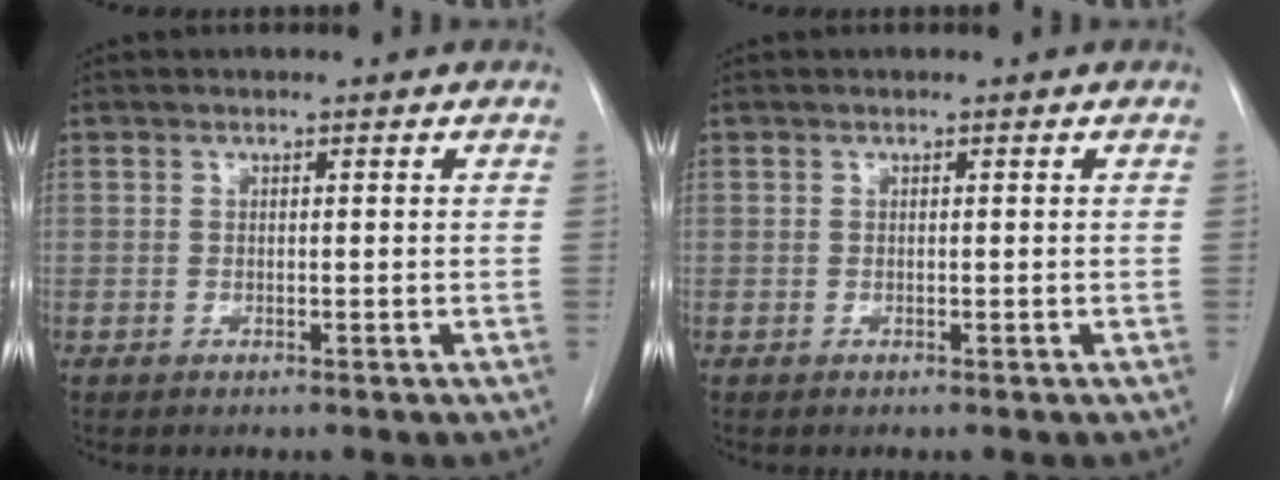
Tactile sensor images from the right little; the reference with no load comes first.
{"total": 0.0}